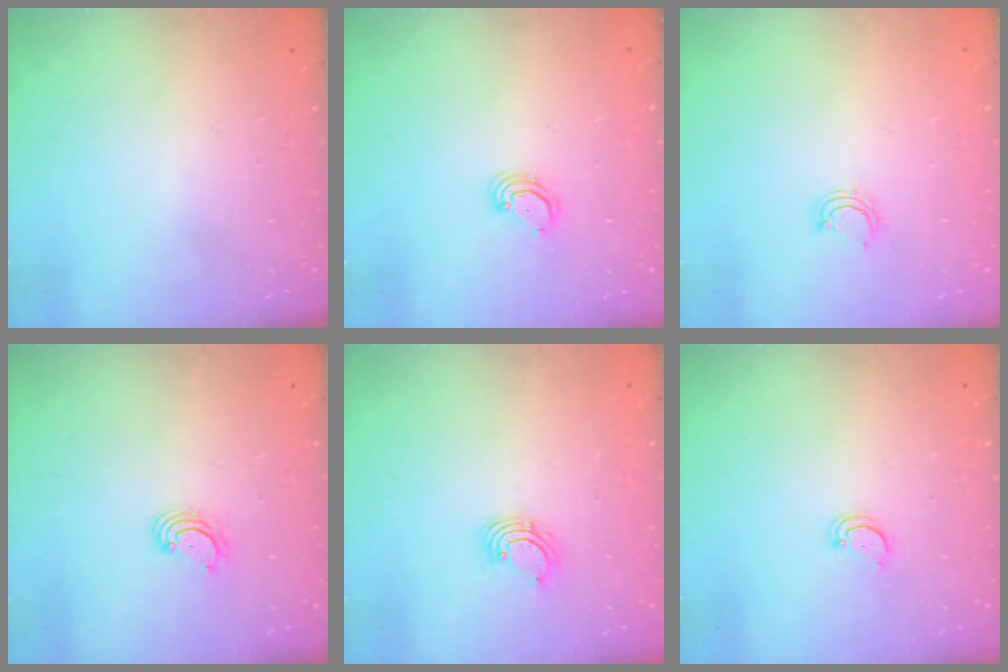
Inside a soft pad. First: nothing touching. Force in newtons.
{"total": 3.1, "press": 3.1, "slide": 0.2}
{"total": 4.9, "press": 4.8, "slide": 0.9}
{"total": 3.0, "press": 3.0, "slide": 0.2}
{"total": 2.2, "press": 2.2, "slide": 0.2}
{"total": 2.1, "press": 2.1, "slide": 0.2}